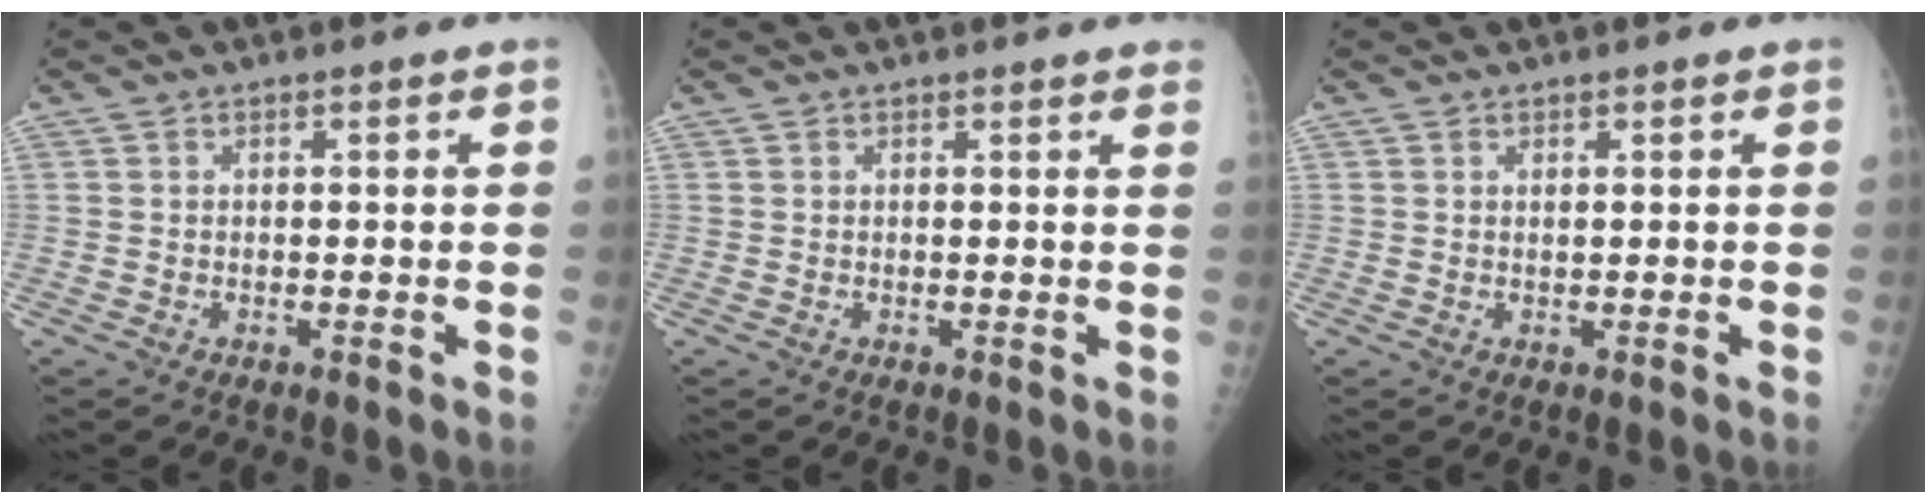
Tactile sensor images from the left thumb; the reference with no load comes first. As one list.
[{"total": 3.9, "force": [3.5, 0.6, 1.6], "torque": [-0.010, -0.005, 0.028]}, {"total": 0.6, "force": [0.4, 0.1, 0.4], "torque": [-0.005, -0.001, 0.006]}]